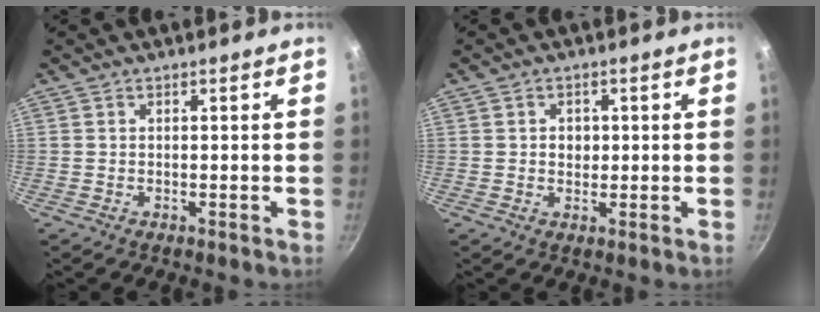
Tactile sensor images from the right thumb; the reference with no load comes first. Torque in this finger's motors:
{"motor_torque": [-0.03, -0.01, 0.35, 0.35, -0.01]}